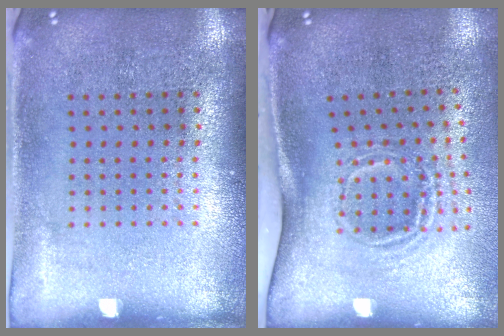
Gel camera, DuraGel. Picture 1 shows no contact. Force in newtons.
{"total": 1.9, "press": 1.2, "slide": 1.4}